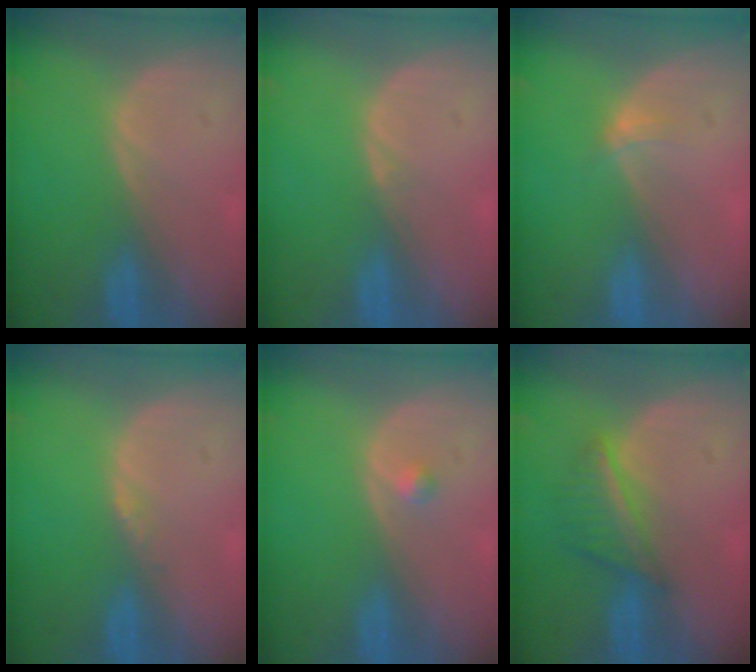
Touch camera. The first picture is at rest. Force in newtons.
{"total": 0.6, "press": 0.4, "slide": 0.5}
{"total": 1.6, "press": 1.3, "slide": 1.0}
{"total": 0.8, "press": 0.8, "slide": 0.1}
{"total": 0.8, "press": 0.8, "slide": 0.1}
{"total": 5.6, "press": 5.3, "slide": 1.7}